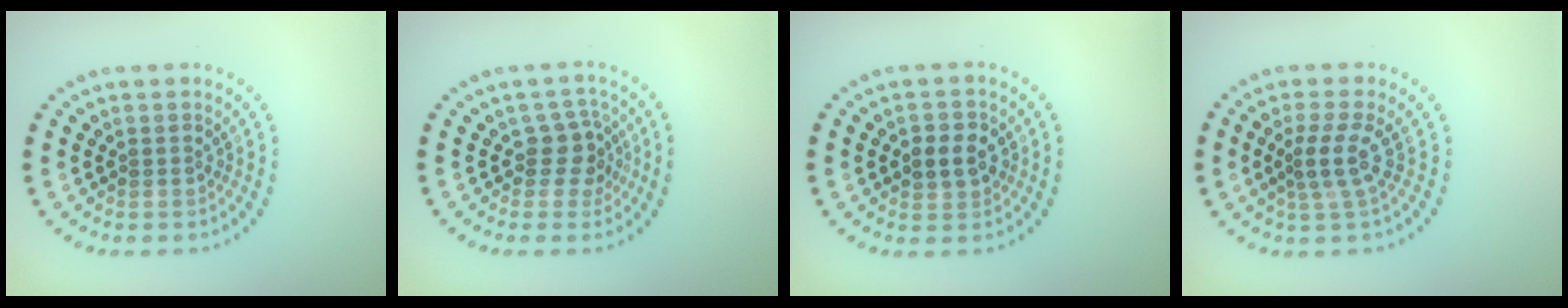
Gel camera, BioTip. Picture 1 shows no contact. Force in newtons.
{"total": 2.6, "press": 2.1, "slide": 1.6}
{"total": 2.6, "press": 2.6, "slide": 0.5}
{"total": 2.6, "press": 1.8, "slide": 1.8}